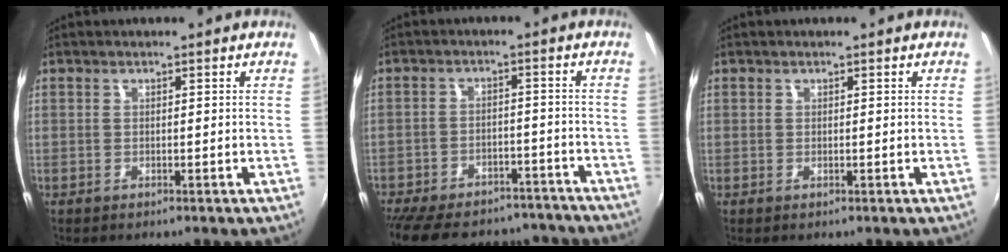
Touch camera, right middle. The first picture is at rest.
{"total": 21.9, "force": [-18.4, 8.8, 8.0], "torque": [-0.183, 0.016, -0.241]}
{"total": 0.0}